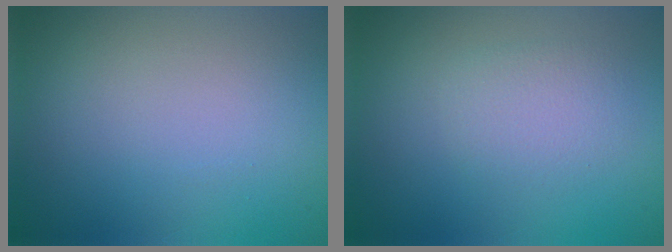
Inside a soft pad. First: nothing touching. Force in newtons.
{"total": 2.1, "press": 2.1, "slide": 0.0}